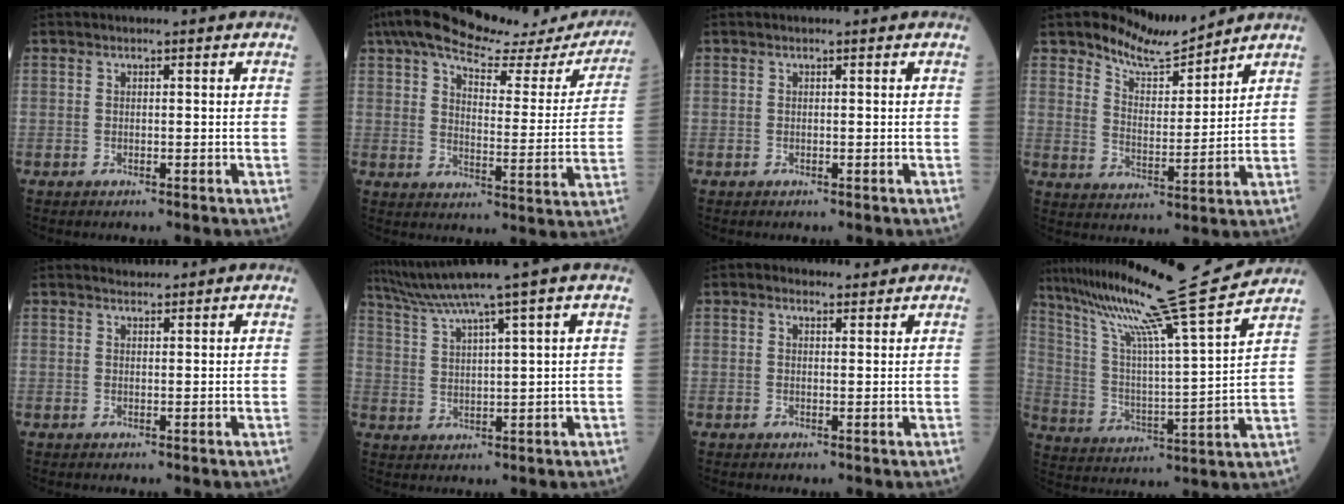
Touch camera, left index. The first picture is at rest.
{"total": 24.5, "force": [21.3, 5.6, 10.9], "torque": [-0.164, -0.018, 0.267]}
{"total": 0.0}
{"total": 6.6, "force": [6.4, 1.3, 0.8], "torque": [-0.019, -0.007, 0.123]}
{"total": 0.9, "force": [0.8, 0.1, -0.2], "torque": [-0.006, 0.002, 0.016]}
{"total": 8.5, "force": [6.8, -2.6, 4.4], "torque": [-0.080, 0.012, 0.125]}
{"total": 1.9, "force": [1.7, 0.9, 0.3], "torque": [-0.007, 0.009, 0.025]}
{"total": 20.5, "force": [17.5, -2.2, 10.5], "torque": [-0.186, -0.026, 0.277]}